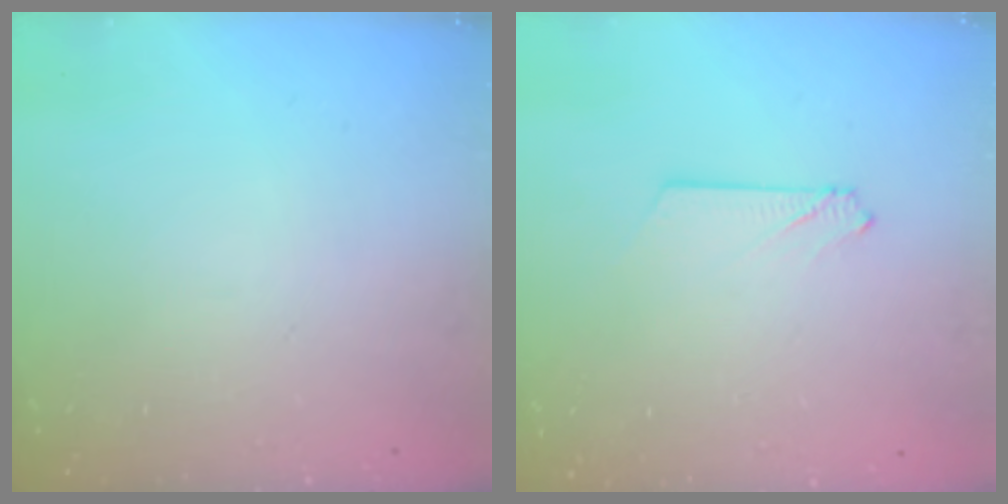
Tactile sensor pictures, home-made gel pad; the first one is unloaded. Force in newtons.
{"total": 2.6, "press": 2.6, "slide": 0.3}